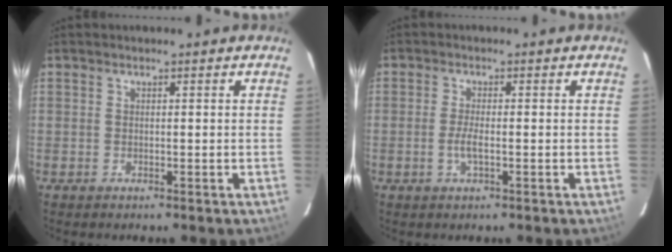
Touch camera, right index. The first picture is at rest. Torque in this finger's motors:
{"motor_torque": [0.58, -0.12, 0.37, 0.08]}